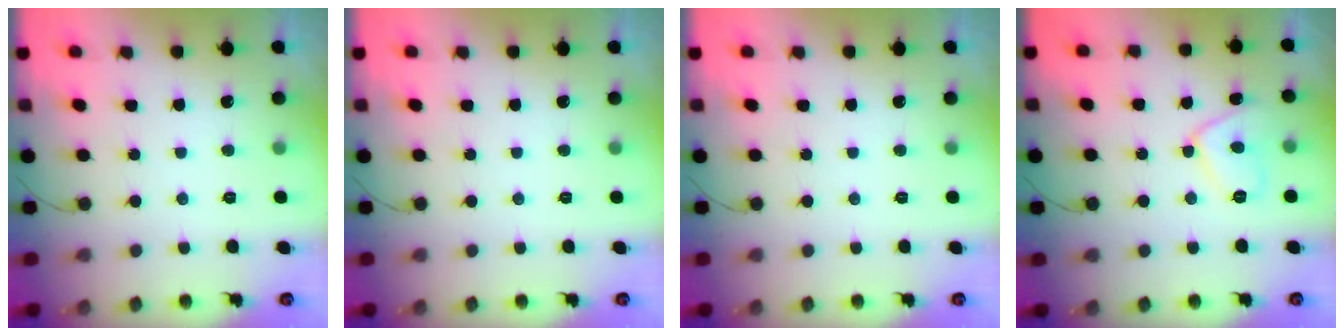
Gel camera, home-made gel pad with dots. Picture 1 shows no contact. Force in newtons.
{"total": 0.0}
{"total": 0.0}
{"total": 8.2, "press": 8.2, "slide": 0.7}